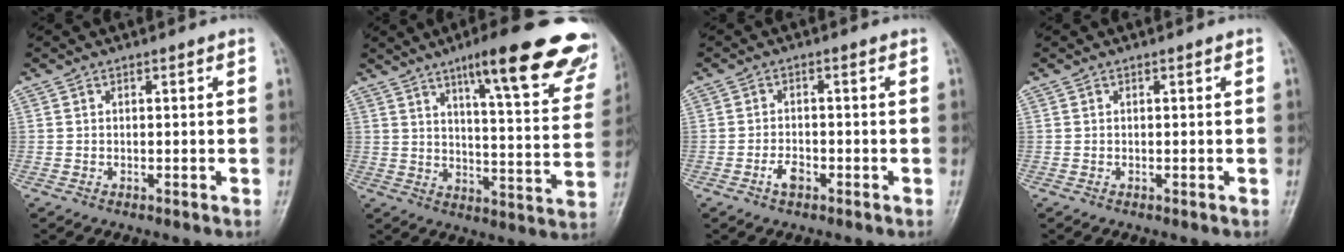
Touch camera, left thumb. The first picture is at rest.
{"total": 23.7, "force": [15.5, 4.7, 17.2], "torque": [-0.198, -0.054, 0.201]}
{"total": 2.7, "force": [-1.4, 1.5, 1.7], "torque": [-0.030, 0.009, -0.026]}
{"total": 0.0}